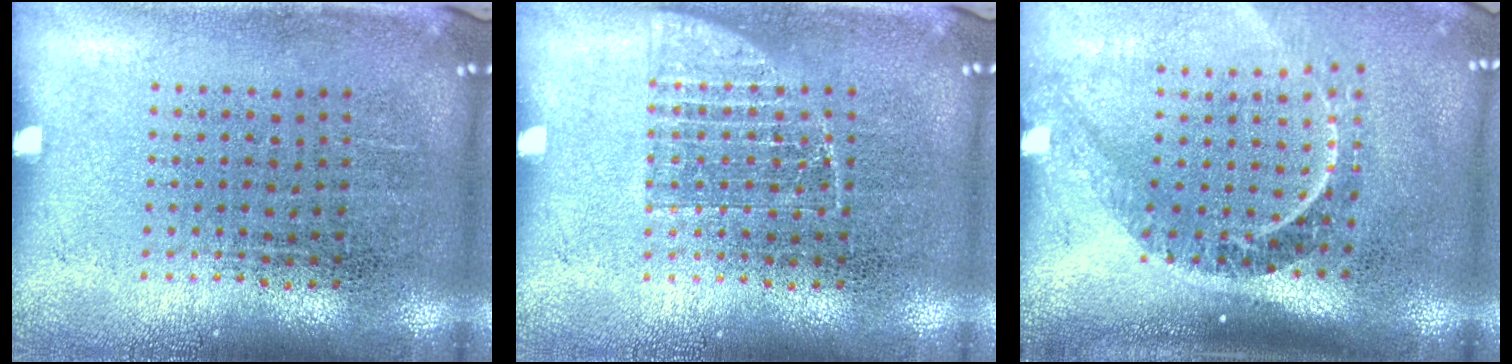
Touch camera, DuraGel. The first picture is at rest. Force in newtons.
{"total": 1.6, "press": 1.5, "slide": 0.3}
{"total": 2.2, "press": 1.6, "slide": 1.6}